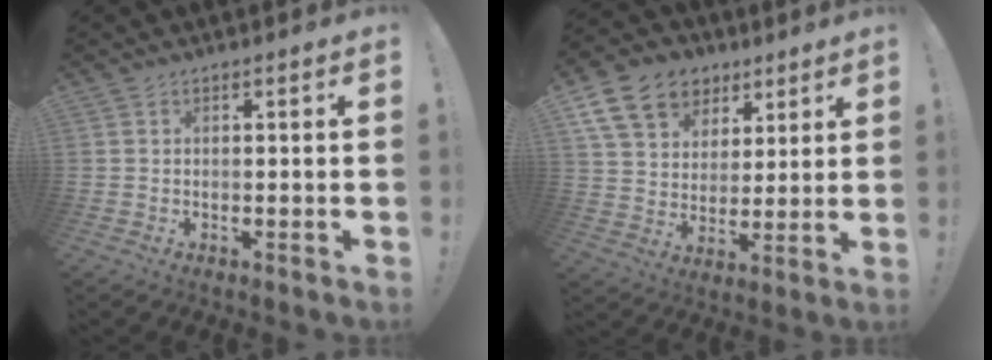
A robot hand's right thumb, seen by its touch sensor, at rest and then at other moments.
{"total": 15.9, "force": [8.2, 11.7, 7.0], "torque": [-0.106, -0.041, 0.160]}